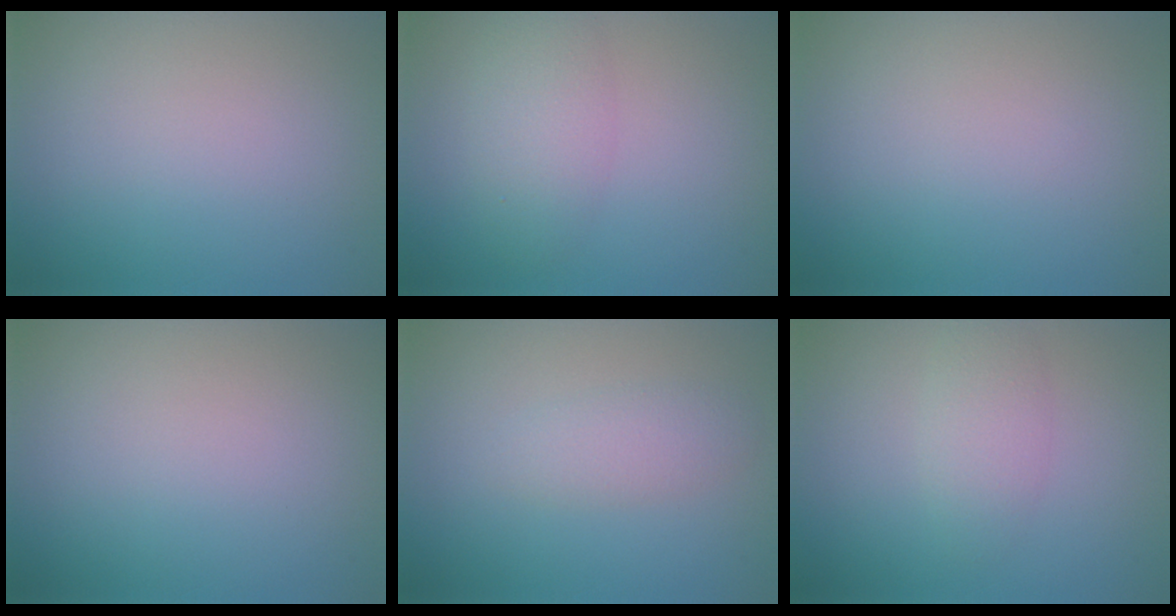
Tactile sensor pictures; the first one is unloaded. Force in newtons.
{"total": 3.1, "press": 3.1, "slide": 0.1}
{"total": 0.0}
{"total": 0.0}
{"total": 2.0, "press": 2.0, "slide": 0.1}
{"total": 1.2, "press": 1.2, "slide": 0.2}